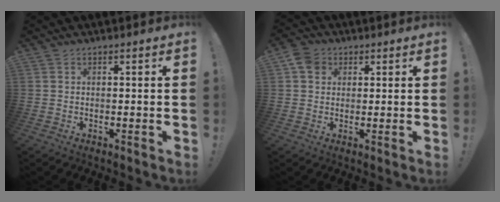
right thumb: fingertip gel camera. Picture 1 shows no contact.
{"total": 5.8, "force": [2.2, 4.8, 2.5], "torque": [-0.035, 0.000, 0.042]}